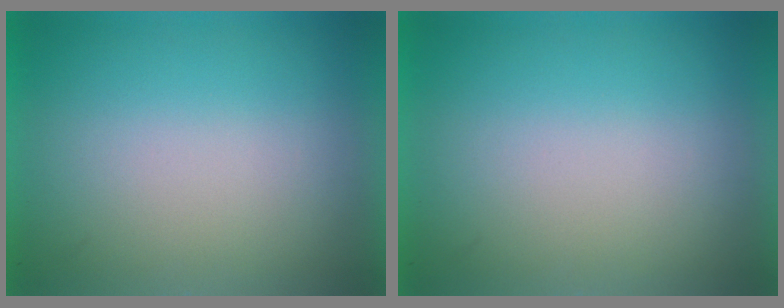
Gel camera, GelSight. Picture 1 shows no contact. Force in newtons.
{"total": 0.0}